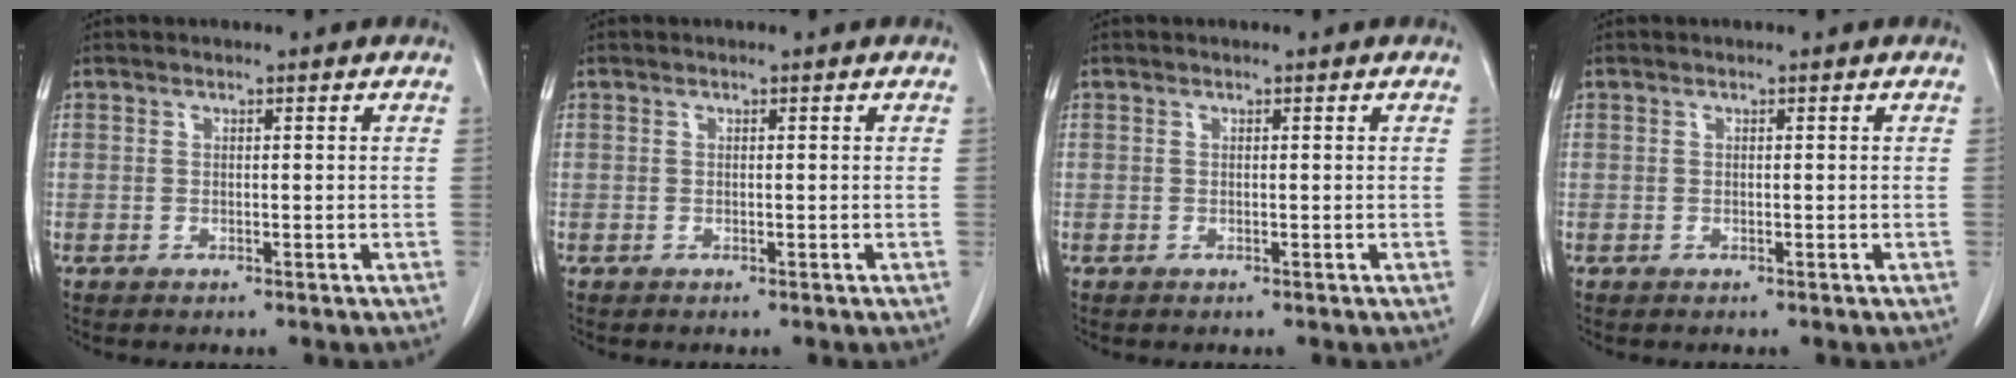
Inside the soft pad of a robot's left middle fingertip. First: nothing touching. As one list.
[{"total": 0.0}, {"total": 0.0}, {"total": 0.0}]